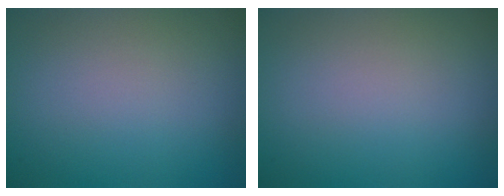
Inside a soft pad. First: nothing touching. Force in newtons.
{"total": 0.0}